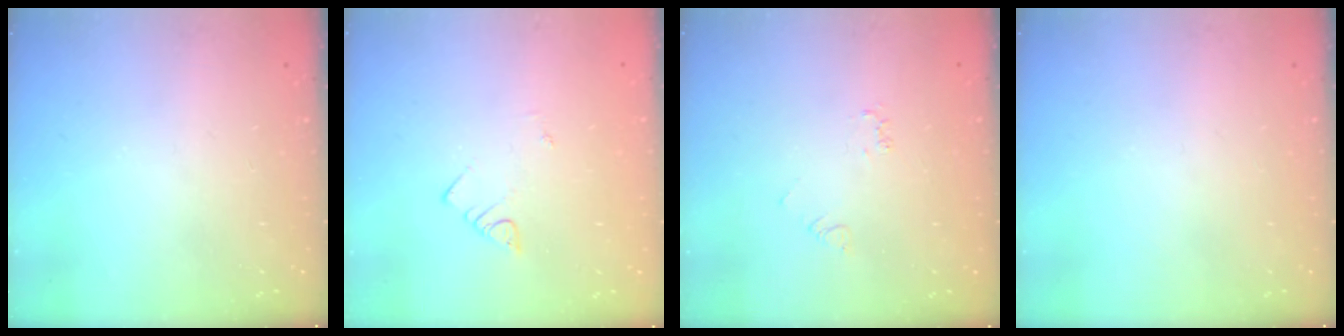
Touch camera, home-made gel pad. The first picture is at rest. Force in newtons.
{"total": 2.1, "press": 2.1, "slide": 0.4}
{"total": 2.3, "press": 2.3, "slide": 0.4}
{"total": 0.0}